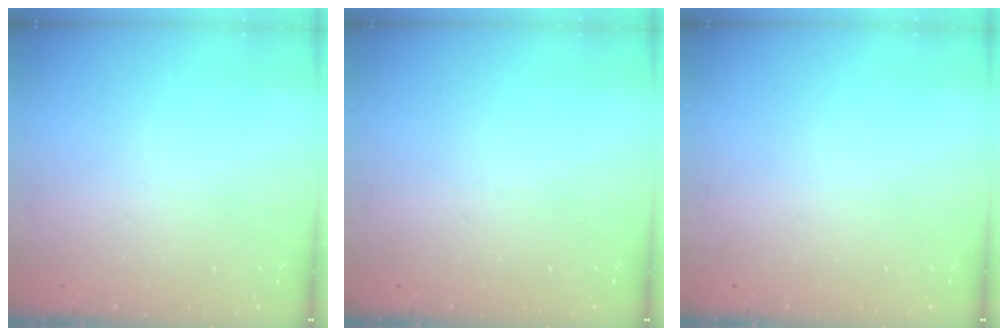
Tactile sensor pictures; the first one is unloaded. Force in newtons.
{"total": 0.0}
{"total": 0.0}